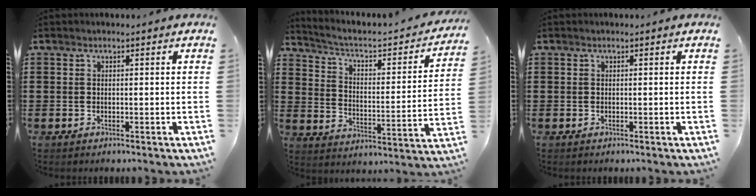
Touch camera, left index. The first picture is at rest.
{"total": 3.2, "force": [2.2, 1.1, 2.1], "torque": [-0.057, -0.023, 0.024]}
{"total": 0.0}